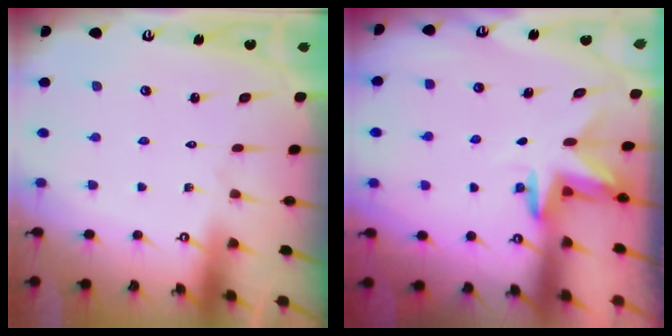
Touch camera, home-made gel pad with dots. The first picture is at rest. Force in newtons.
{"total": 3.4, "press": 3.3, "slide": 0.4}